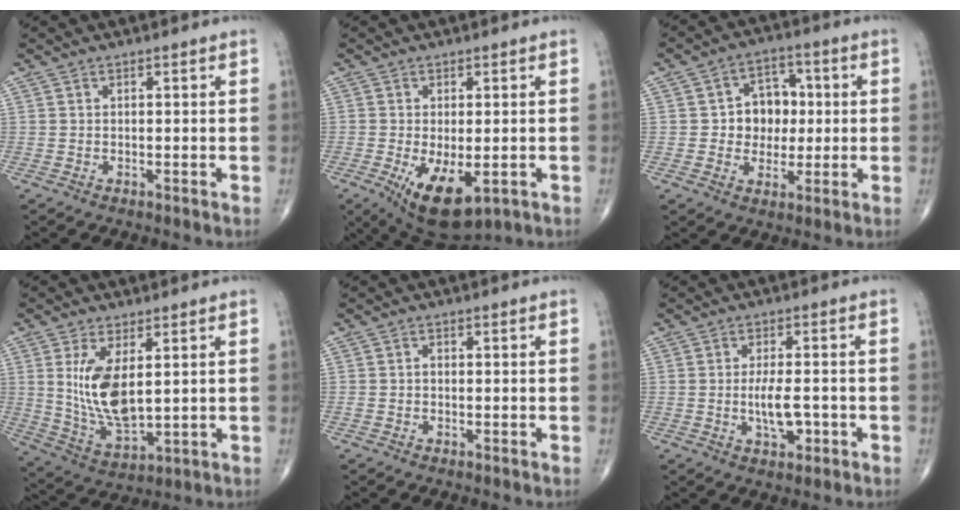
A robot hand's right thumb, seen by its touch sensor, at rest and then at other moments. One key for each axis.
{"total": 10.3, "fx": -3.5, "fy": 4.7, "fz": 8.5, "tx": -0.135, "ty": -0.018, "tz": -0.043}
{"total": 9.0, "fx": 0.4, "fy": 7.4, "fz": 5.1, "tx": -0.024, "ty": 0.012, "tz": 0.001}
{"total": 11.5, "fx": 2.4, "fy": 5.1, "fz": 10.0, "tx": -0.191, "ty": -0.026, "tz": 0.063}
{"total": 0.8, "fx": -0.2, "fy": 0.6, "fz": 0.6, "tx": -0.009, "ty": 0.001, "tz": -0.005}
{"total": 5.4, "fx": -1.2, "fy": 2.3, "fz": 4.8, "tx": -0.080, "ty": 0.000, "tz": -0.017}